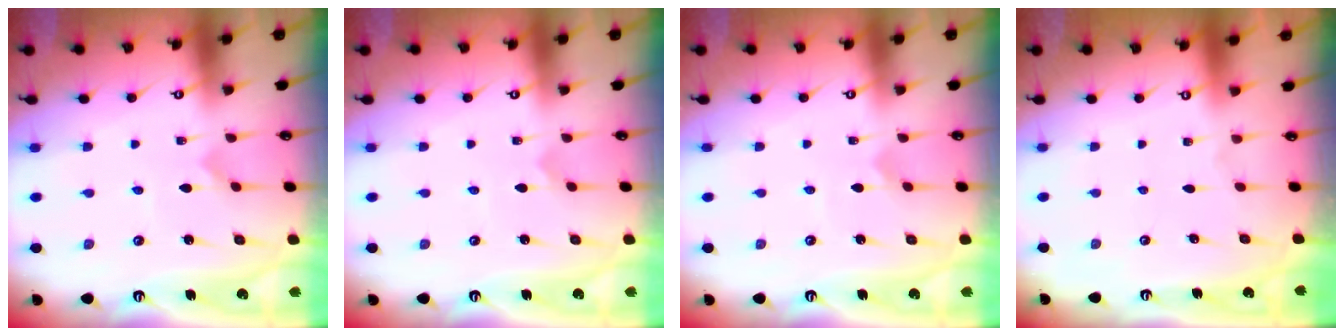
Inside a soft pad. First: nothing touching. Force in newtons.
{"total": 0.0}
{"total": 1.8, "press": 1.8, "slide": 0.2}
{"total": 0.0}